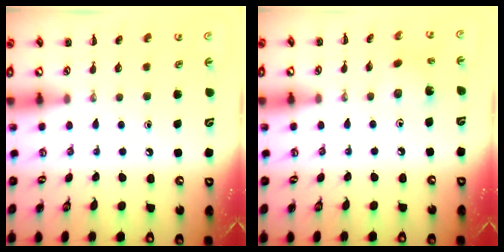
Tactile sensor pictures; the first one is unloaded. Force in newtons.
{"total": 2.4, "press": 2.2, "slide": 0.8}